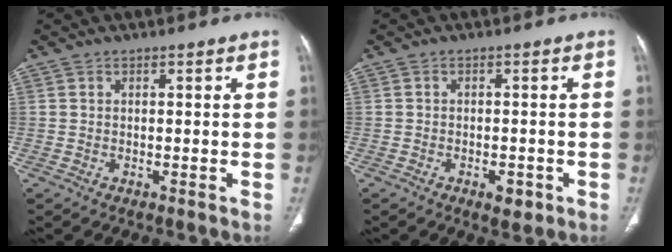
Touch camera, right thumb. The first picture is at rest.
{"total": 2.9, "force": [-1.4, 1.6, 2.0], "torque": [-0.018, 0.003, -0.015]}